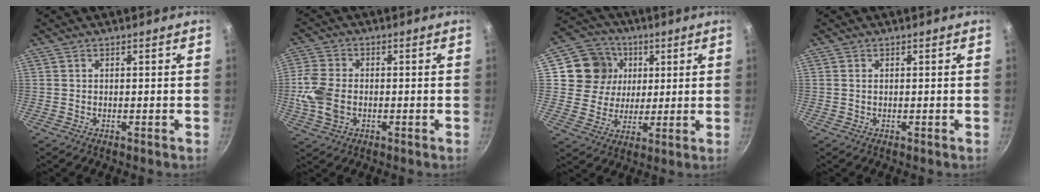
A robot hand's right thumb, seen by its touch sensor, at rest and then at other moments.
{"total": 8.3, "force": [-1.1, 5.7, 5.8], "torque": [-0.122, 0.007, -0.027]}
{"total": 12.3, "force": [3.4, 11.2, 4.0], "torque": [-0.042, -0.002, 0.054]}
{"total": 0.5, "force": [0.1, 0.3, 0.4], "torque": [-0.008, 0.001, 0.002]}